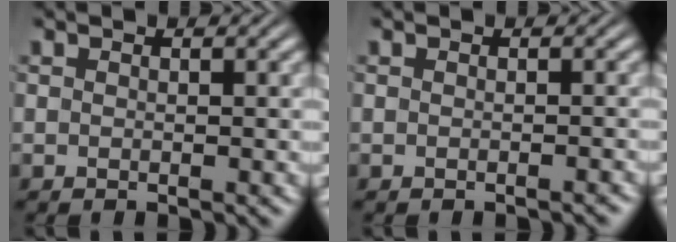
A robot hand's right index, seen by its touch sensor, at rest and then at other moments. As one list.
[{"total": 0.6, "force": [-0.6, -0.1, 0.1], "torque": [-0.002, 0.003, -0.010]}]